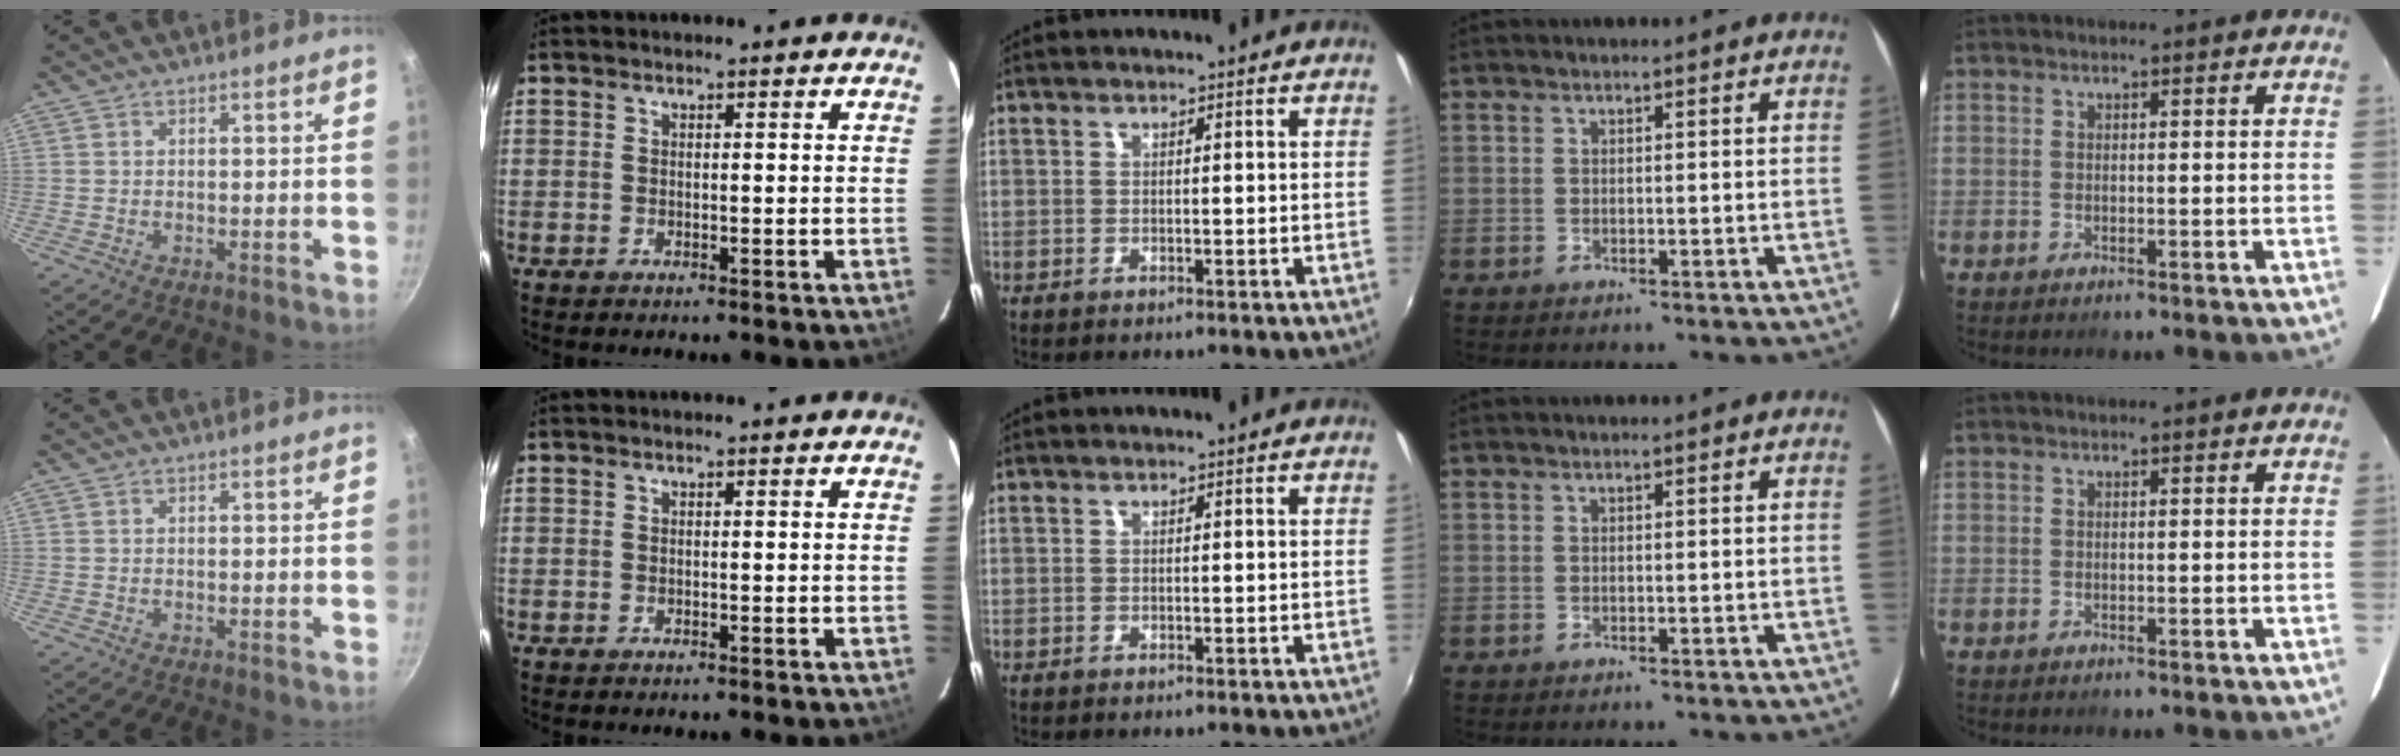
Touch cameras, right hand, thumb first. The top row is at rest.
{}